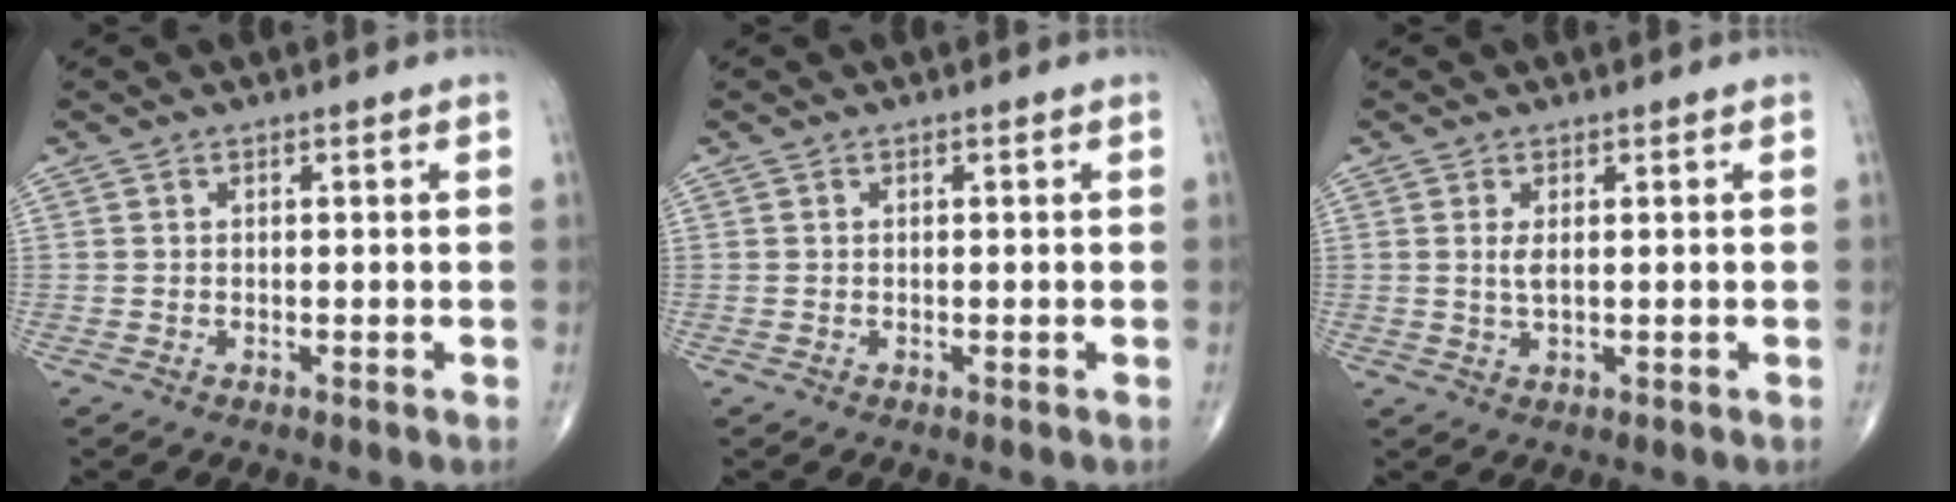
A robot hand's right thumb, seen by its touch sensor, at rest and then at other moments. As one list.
[{"total": 0.0}, {"total": 2.1, "force": [0.4, 0.7, 1.9], "torque": [-0.043, -0.004, 0.014]}]